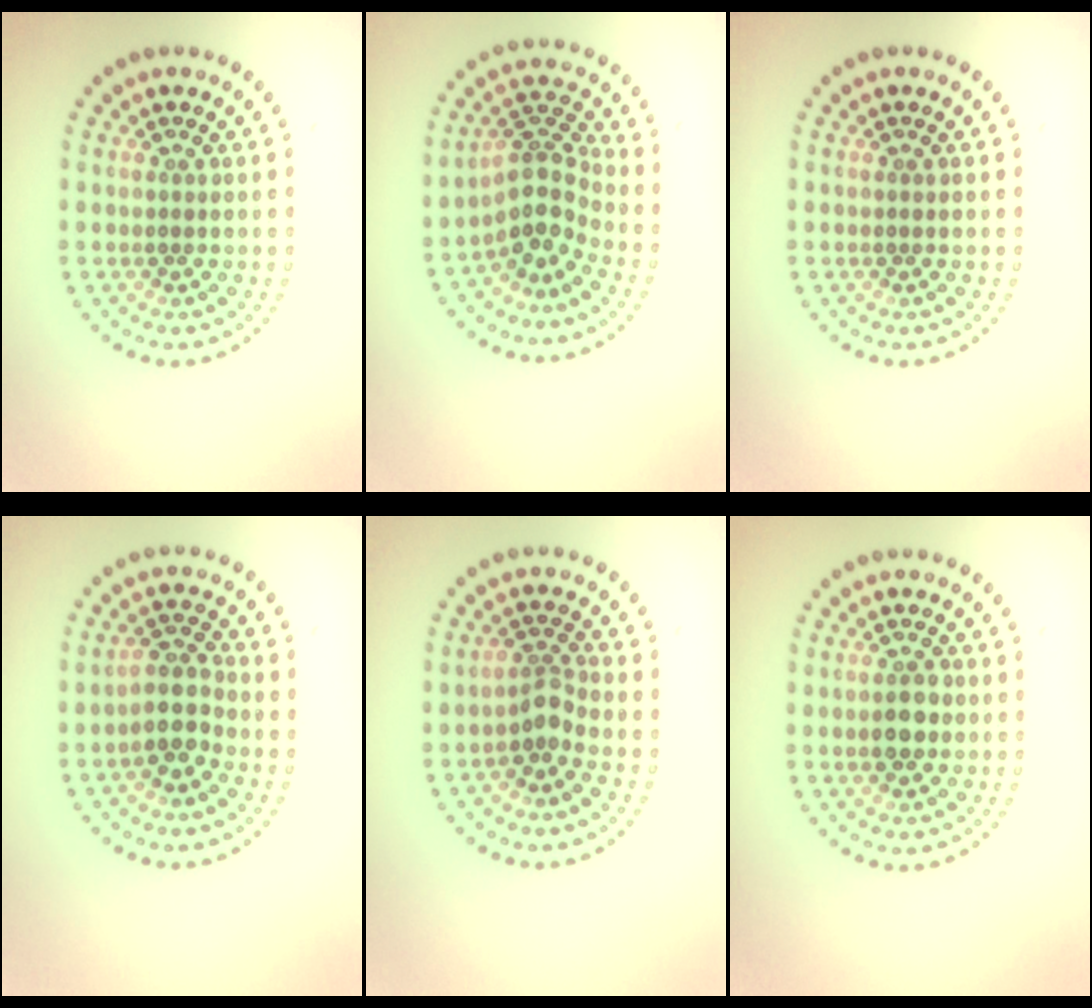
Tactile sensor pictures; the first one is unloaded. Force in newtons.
{"total": 3.7, "press": 2.9, "slide": 2.3}
{"total": 0.0}
{"total": 2.8, "press": 2.5, "slide": 1.2}
{"total": 2.0, "press": 1.5, "slide": 1.3}
{"total": 2.7, "press": 2.7, "slide": 0.0}